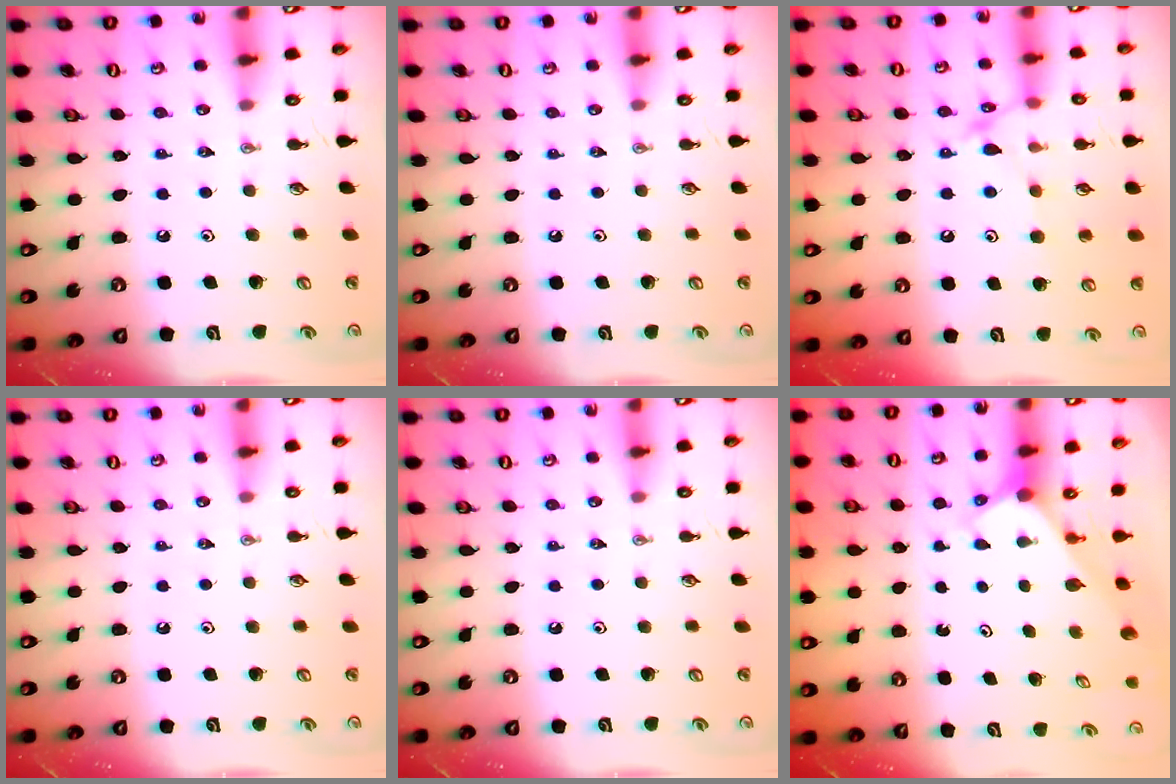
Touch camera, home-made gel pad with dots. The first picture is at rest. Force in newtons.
{"total": 0.0}
{"total": 12.1, "press": 12.1, "slide": 0.7}
{"total": 0.0}
{"total": 0.0}
{"total": 2.8, "press": 2.8, "slide": 0.2}